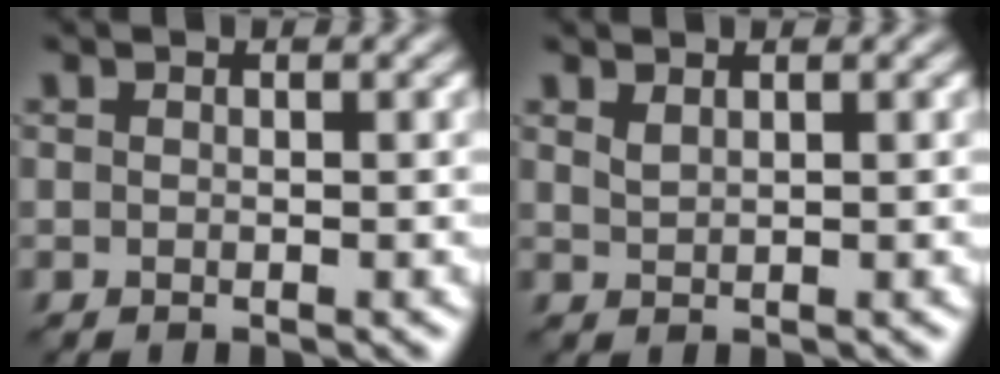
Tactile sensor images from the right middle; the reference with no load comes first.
{"total": 1.0, "force": [0.8, 0.2, 0.4], "torque": [-0.012, 0.000, 0.019]}